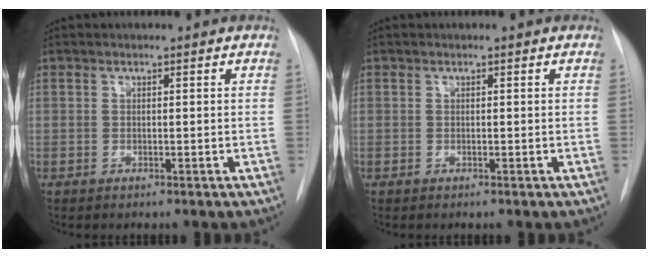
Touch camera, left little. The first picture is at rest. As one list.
[{"total": 0.0}]